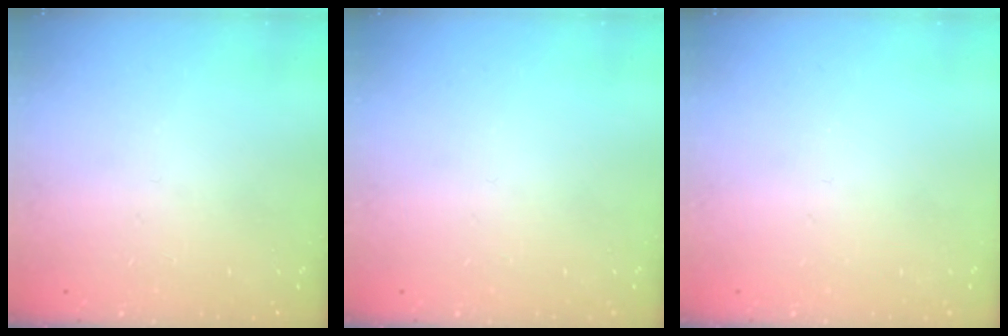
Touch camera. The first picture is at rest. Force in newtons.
{"total": 0.0}
{"total": 0.0}